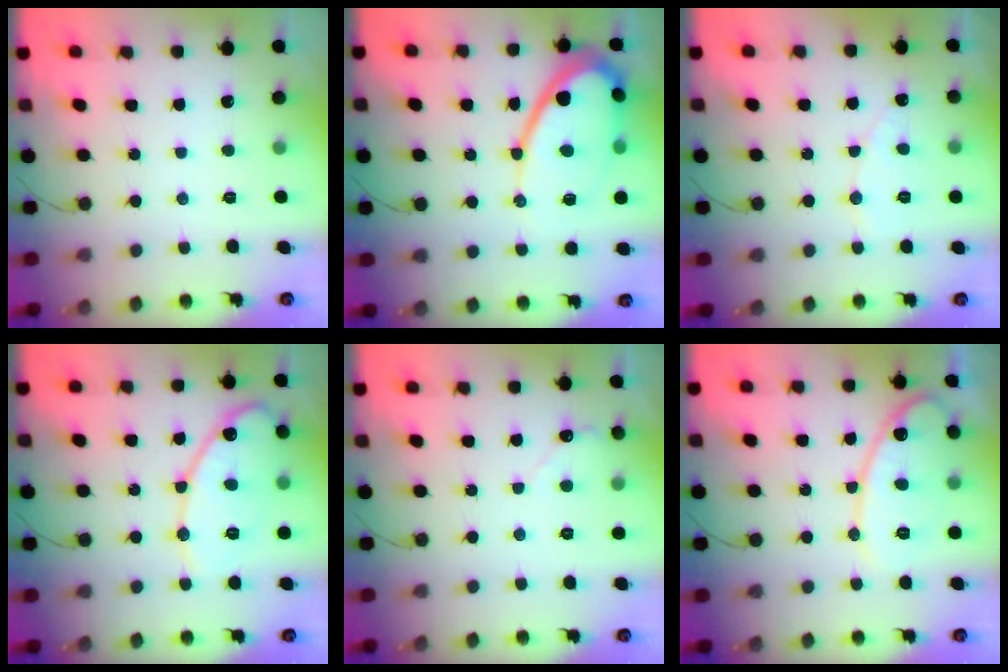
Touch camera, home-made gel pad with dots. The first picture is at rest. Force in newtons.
{"total": 14.4, "press": 14.4, "slide": 1.6}
{"total": 4.6, "press": 4.6, "slide": 0.2}
{"total": 14.5, "press": 14.4, "slide": 1.3}
{"total": 2.7, "press": 2.7, "slide": 0.2}
{"total": 14.2, "press": 14.2, "slide": 0.9}